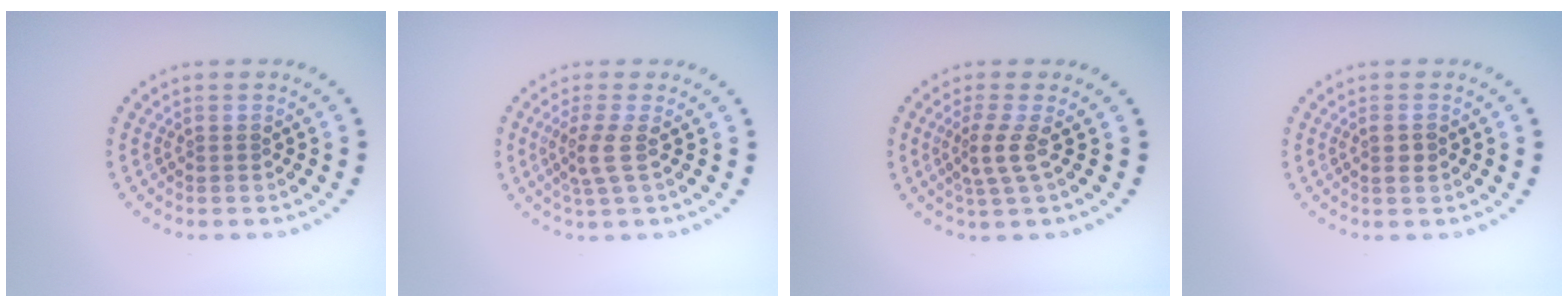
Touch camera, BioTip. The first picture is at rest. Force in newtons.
{"total": 2.3, "press": 1.6, "slide": 1.5}
{"total": 2.2, "press": 1.5, "slide": 1.7}
{"total": 1.2, "press": 1.1, "slide": 0.4}